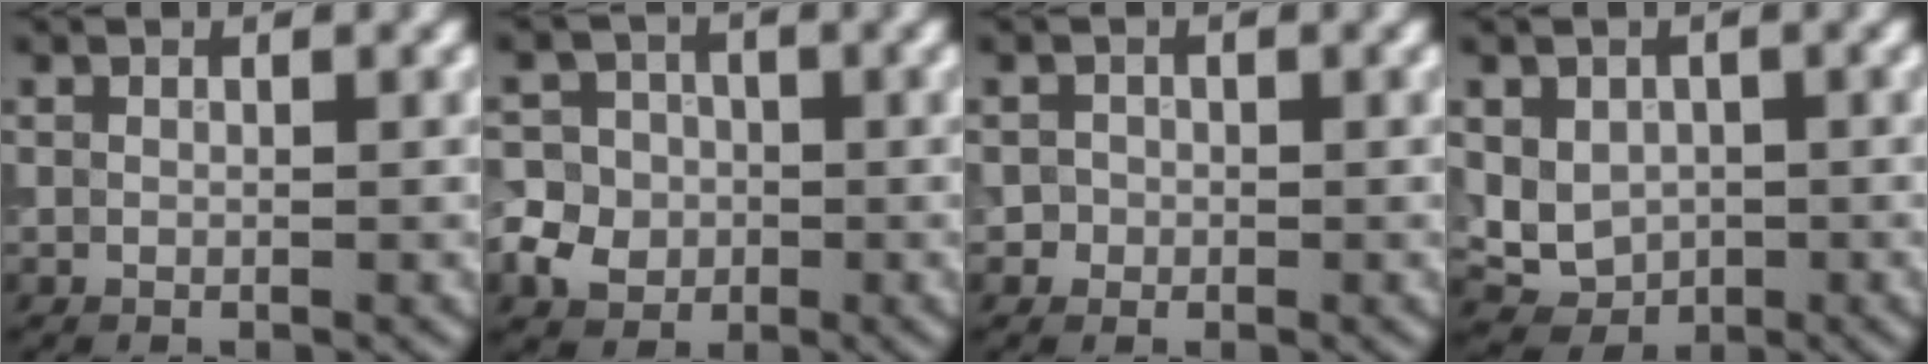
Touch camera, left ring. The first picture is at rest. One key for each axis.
{"total": 5.6, "fx": -1.6, "fy": 5.0, "fz": 1.9, "tx": -0.022, "ty": 0.000, "tz": -0.058}
{"total": 1.0, "fx": -0.2, "fy": 1.0, "fz": 0.0, "tx": 0.015, "ty": -0.001, "tz": -0.007}
{"total": 4.5, "fx": -0.1, "fy": 3.7, "fz": 2.5, "tx": -0.038, "ty": -0.004, "tz": 0.006}